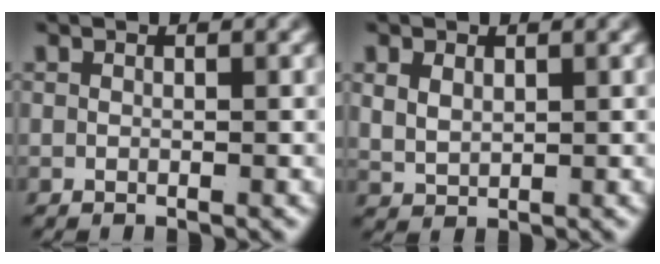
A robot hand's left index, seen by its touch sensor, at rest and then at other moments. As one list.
[{"total": 2.4, "force": [1.0, 1.8, 1.2], "torque": [-0.038, -0.010, 0.031]}]